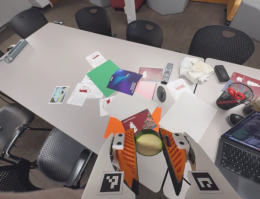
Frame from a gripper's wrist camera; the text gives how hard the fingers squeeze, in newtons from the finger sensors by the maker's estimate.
{"total": 8.2, "left": 8.2, "right": 8.3}